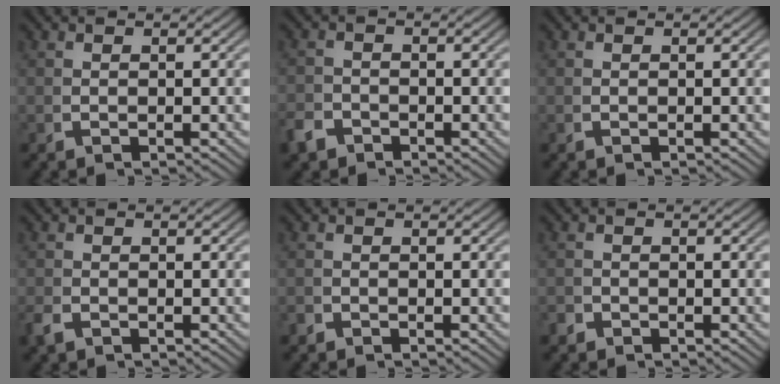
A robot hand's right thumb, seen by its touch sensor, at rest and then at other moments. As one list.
[{"total": 2.1, "force": [-1.9, 1.0, 0.1], "torque": [0.003, -0.009, -0.031]}, {"total": 0.0}, {"total": 0.9, "force": [-0.8, 0.3, 0.2], "torque": [-0.004, -0.004, -0.014]}, {"total": 0.6, "force": [-0.6, 0.1, -0.2], "torque": [0.007, -0.003, -0.012]}, {"total": 1.0, "force": [-0.9, 0.4, -0.2], "torque": [0.008, -0.004, -0.017]}]